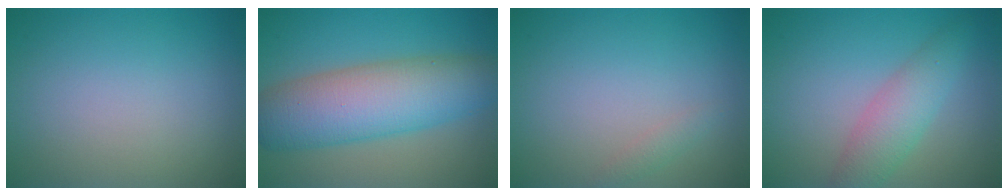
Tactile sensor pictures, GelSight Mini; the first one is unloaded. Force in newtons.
{"total": 9.1, "press": 9.1, "slide": 0.1}
{"total": 0.9, "press": 0.9, "slide": 0.0}
{"total": 3.7, "press": 3.7, "slide": 0.2}